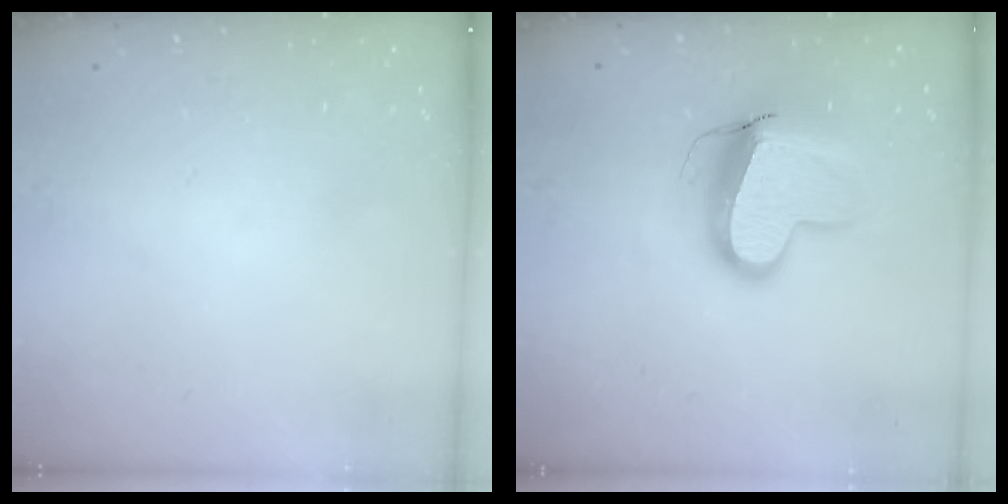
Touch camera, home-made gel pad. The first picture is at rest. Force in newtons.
{"total": 12.8, "press": 12.7, "slide": 1.4}